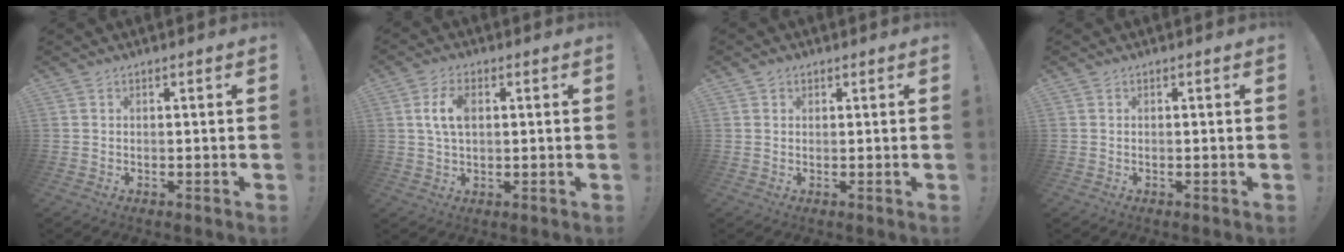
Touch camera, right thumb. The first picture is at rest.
{"total": 7.0, "force": [1.4, 4.0, 5.6], "torque": [-0.103, 0.004, 0.023]}
{"total": 1.3, "force": [0.7, 1.1, 0.3], "torque": [-0.002, 0.002, 0.012]}
{"total": 0.0}